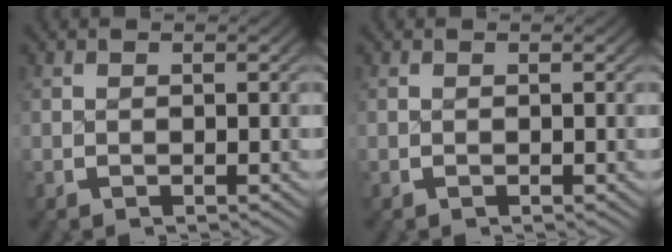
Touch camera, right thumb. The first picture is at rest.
{"total": 0.0}